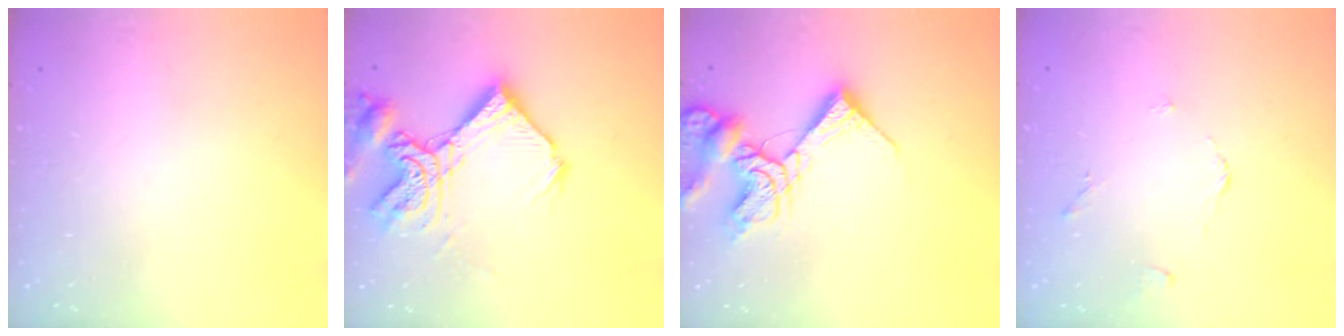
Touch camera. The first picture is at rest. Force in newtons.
{"total": 17.3, "press": 17.2, "slide": 2.0}
{"total": 13.8, "press": 13.7, "slide": 1.7}
{"total": 3.3, "press": 3.3, "slide": 0.6}